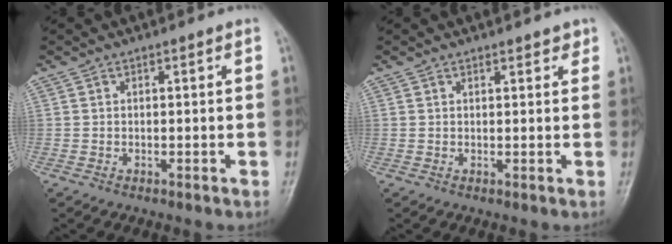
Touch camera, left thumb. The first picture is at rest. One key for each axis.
{"total": 1.6, "fx": 1.3, "fy": 0.7, "fz": 0.6, "tx": 0.002, "ty": -0.006, "tz": 0.013}